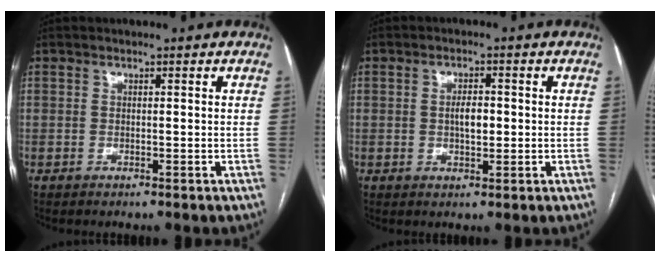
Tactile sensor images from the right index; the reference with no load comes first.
{"total": 3.2, "force": [0.0, 1.3, 2.9], "torque": [-0.048, 0.002, 0.001]}